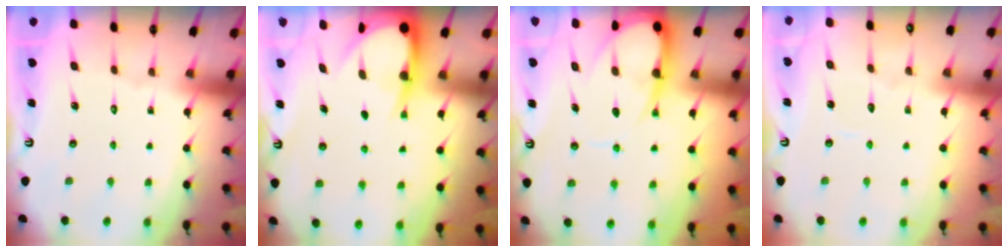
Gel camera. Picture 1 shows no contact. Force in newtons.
{"total": 8.0, "press": 7.9, "slide": 0.8}
{"total": 10.7, "press": 10.6, "slide": 1.2}
{"total": 2.6, "press": 2.6, "slide": 0.3}